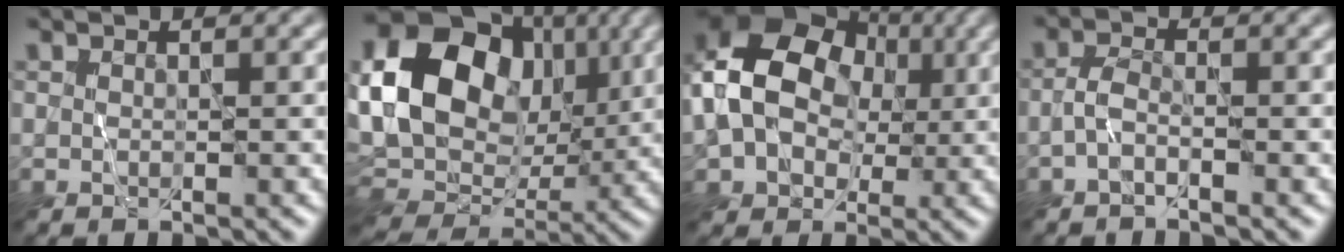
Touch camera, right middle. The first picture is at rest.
{"total": 18.7, "force": [4.0, 14.6, 10.9], "torque": [-0.246, 0.030, 0.084]}
{"total": 14.1, "force": [1.9, 11.2, 8.4], "torque": [-0.194, 0.031, 0.025]}
{"total": 1.9, "force": [-1.0, 0.6, 1.4], "torque": [-0.029, 0.004, -0.025]}